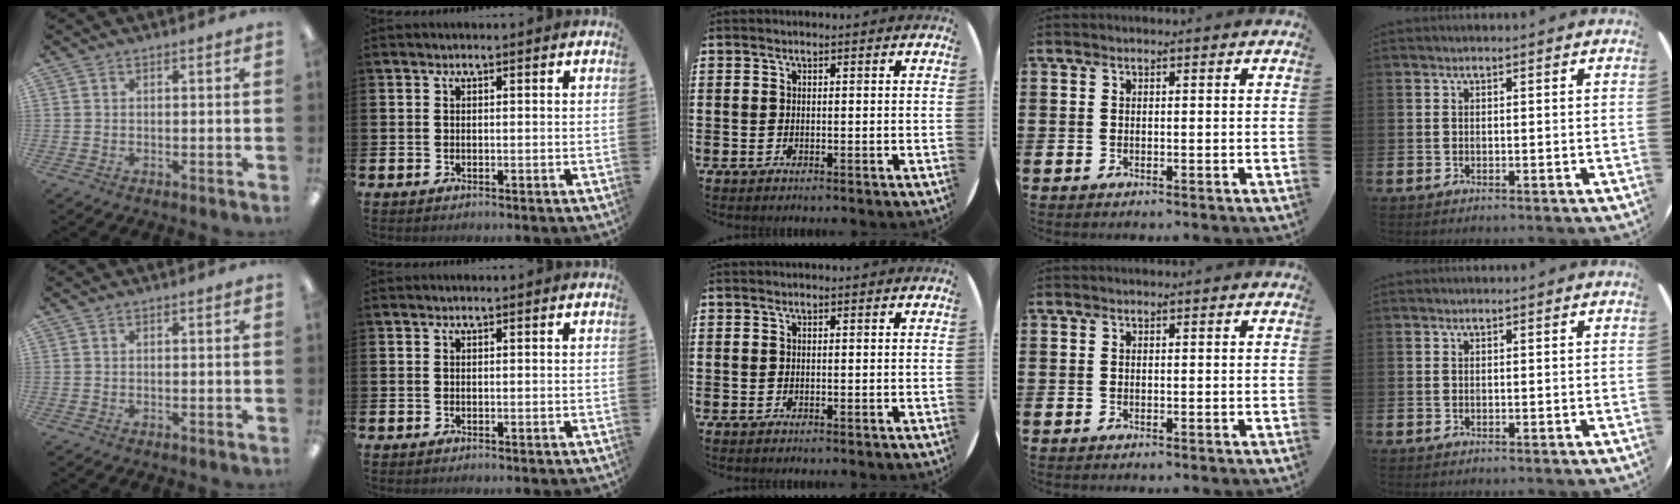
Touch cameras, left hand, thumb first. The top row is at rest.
{}